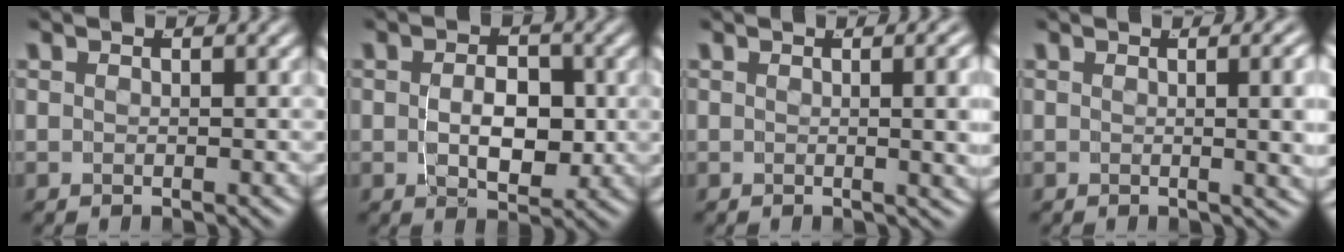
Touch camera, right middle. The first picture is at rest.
{"total": 4.2, "force": [-0.3, 2.2, 3.6], "torque": [-0.055, -0.013, 0.002]}
{"total": 4.1, "force": [0.7, 0.7, 4.0], "torque": [-0.025, 0.017, 0.001]}
{"total": 4.7, "force": [0.8, 0.8, 4.5], "torque": [-0.029, 0.021, 0.000]}